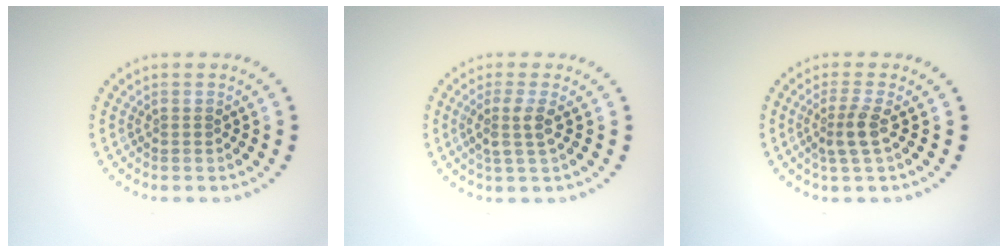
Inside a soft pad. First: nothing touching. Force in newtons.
{"total": 2.2, "press": 1.8, "slide": 1.2}
{"total": 2.2, "press": 1.8, "slide": 1.3}